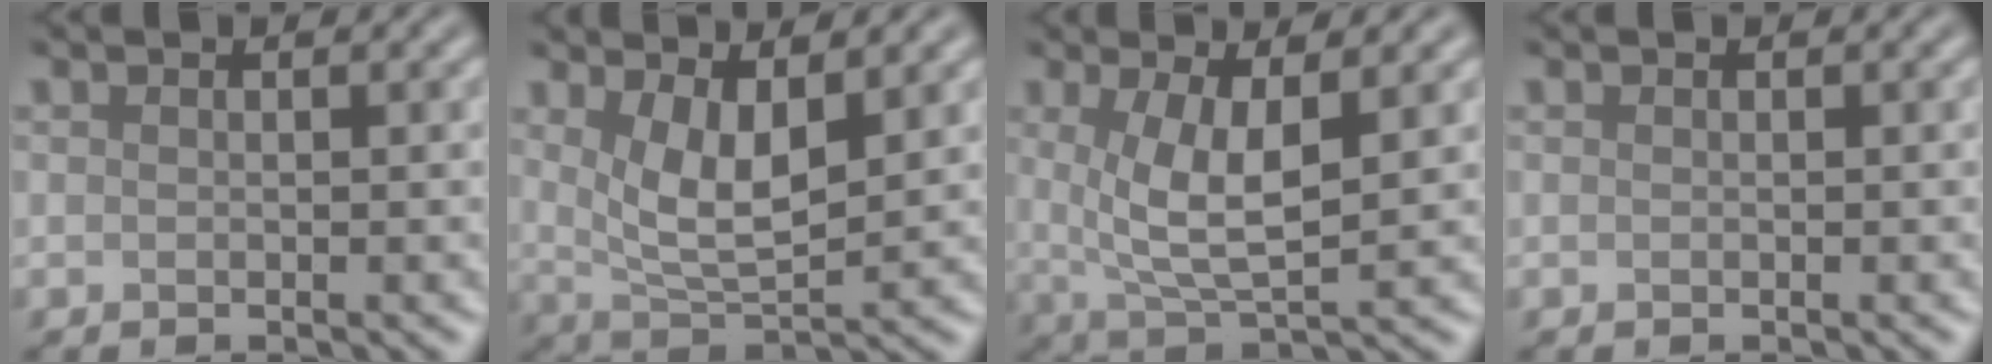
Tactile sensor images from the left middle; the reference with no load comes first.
{"total": 3.5, "force": [1.0, 1.0, 3.2], "torque": [-0.081, -0.006, 0.045]}
{"total": 4.5, "force": [0.2, 1.1, 4.4], "torque": [-0.106, -0.005, 0.029]}
{"total": 0.0}